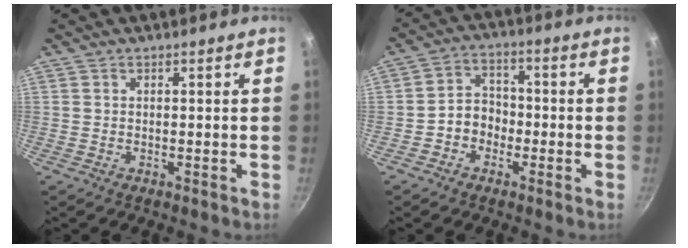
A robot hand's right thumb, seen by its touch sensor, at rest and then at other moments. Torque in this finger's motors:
{"motor_torque": [0.17, -0.11, -0.03, 0.02, 0.01]}